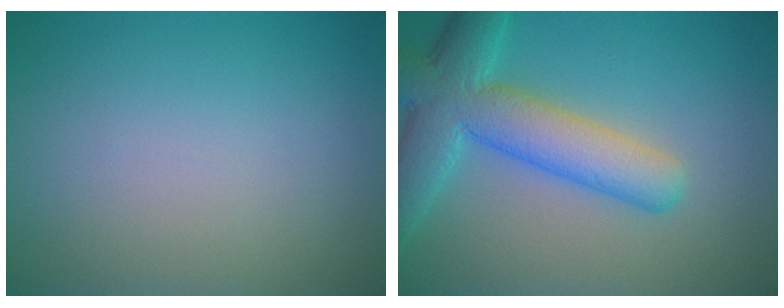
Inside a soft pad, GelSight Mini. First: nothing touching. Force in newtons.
{"total": 7.7, "press": 7.7, "slide": 0.4}